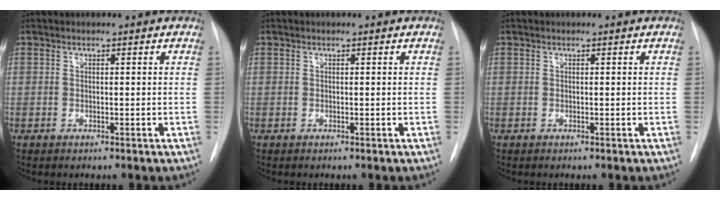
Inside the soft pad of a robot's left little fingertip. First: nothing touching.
{"total": 0.0}
{"total": 0.0}